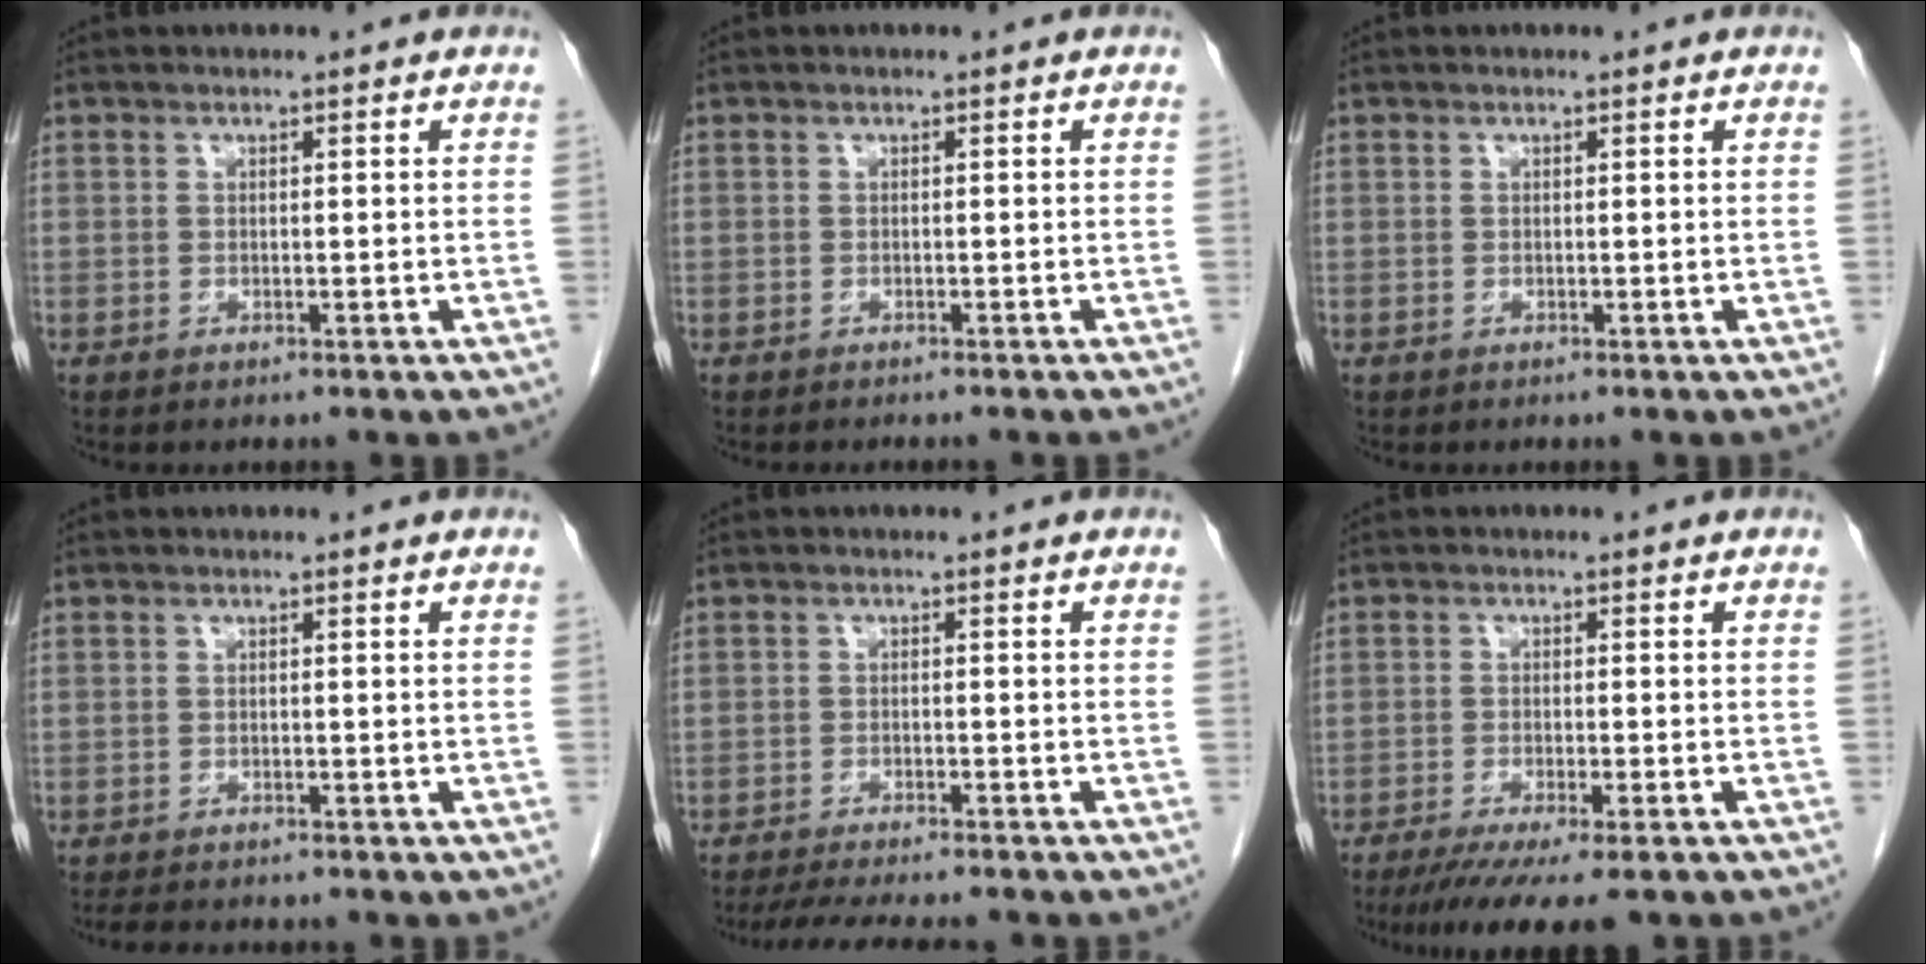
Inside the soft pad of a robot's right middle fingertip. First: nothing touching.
{"total": 2.9, "force": [-2.5, 0.0, 1.3], "torque": [-0.016, 0.000, -0.028]}
{"total": 0.0}
{"total": 4.3, "force": [-3.8, 1.1, 1.9], "torque": [-0.030, -0.009, -0.053]}
{"total": 10.9, "force": [-9.6, 1.5, 4.9], "torque": [-0.069, -0.014, -0.134]}
{"total": 10.7, "force": [-8.4, 1.0, 6.5], "torque": [-0.085, -0.021, -0.126]}